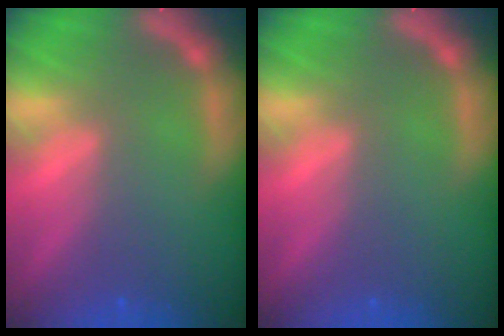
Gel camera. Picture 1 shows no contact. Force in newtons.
{"total": 0.0}